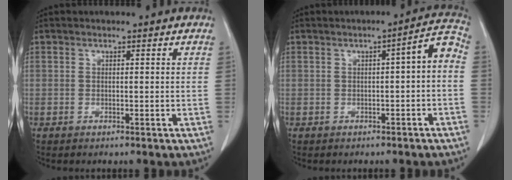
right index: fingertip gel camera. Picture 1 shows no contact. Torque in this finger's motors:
{"motor_torque": [0.47, -0.13, 0.17, 0.05]}